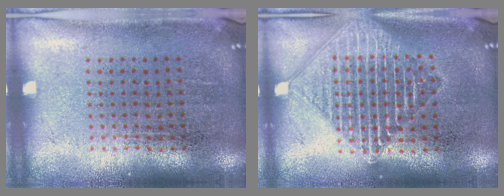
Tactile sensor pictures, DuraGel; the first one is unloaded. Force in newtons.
{"total": 2.6, "press": 2.6, "slide": 0.3}